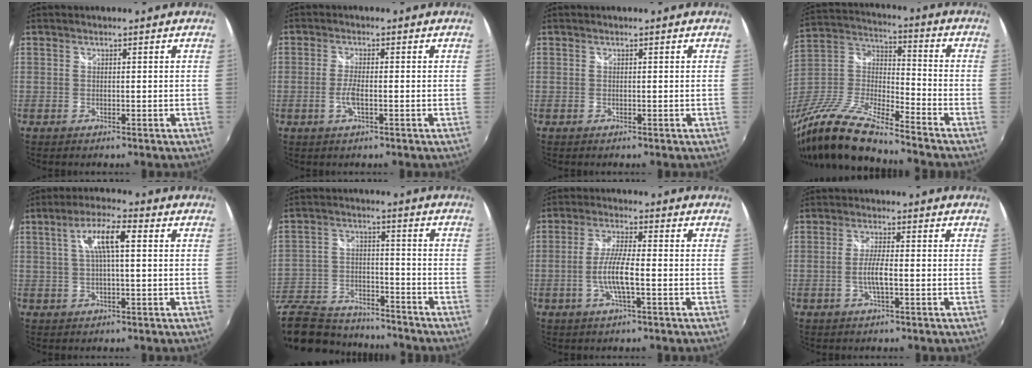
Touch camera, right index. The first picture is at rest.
{"total": 3.2, "force": [-1.0, 0.5, 3.0], "torque": [-0.065, -0.004, -0.021]}
{"total": 0.0}
{"total": 19.1, "force": [-14.8, 3.4, 11.6], "torque": [-0.244, -0.028, -0.291]}
{"total": 7.3, "force": [1.5, 1.5, 7.0], "torque": [-0.130, 0.012, 0.027]}
{"total": 24.2, "force": [-19.0, 10.4, 10.8], "torque": [-0.254, -0.012, -0.299]}
{"total": 6.8, "force": [-1.9, 0.9, 6.4], "torque": [-0.131, -0.003, -0.036]}
{"total": 3.9, "force": [-1.1, 0.4, 3.7], "torque": [-0.073, -0.003, -0.021]}